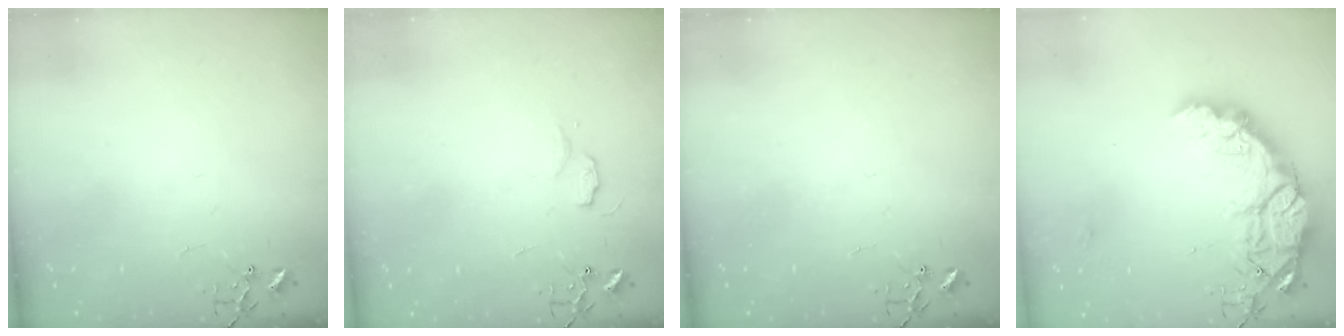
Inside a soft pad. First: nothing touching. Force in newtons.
{"total": 4.9, "press": 4.9, "slide": 0.6}
{"total": 0.0}
{"total": 19.2, "press": 19.1, "slide": 1.5}